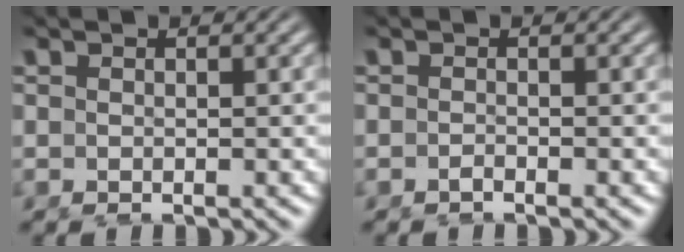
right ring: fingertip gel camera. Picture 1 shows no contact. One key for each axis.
{"total": 0.8, "fx": -0.7, "fy": -0.2, "fz": 0.1, "tx": 0.000, "ty": -0.001, "tz": -0.012}